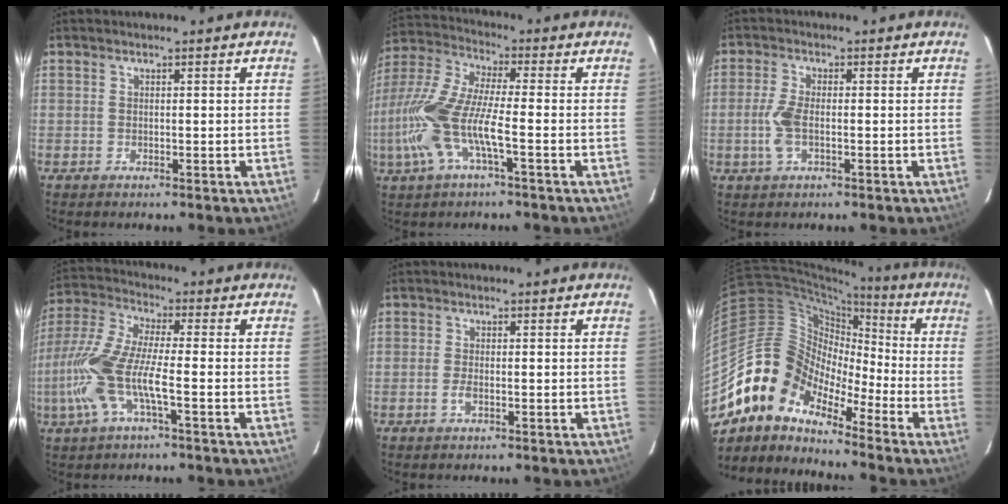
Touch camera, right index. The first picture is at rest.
{"total": 14.5, "force": [-4.0, 2.9, 13.7], "torque": [-0.286, -0.005, -0.081]}
{"total": 4.8, "force": [-1.1, 2.0, 4.2], "torque": [-0.095, -0.001, -0.021]}
{"total": 13.5, "force": [-3.8, 2.8, 12.7], "torque": [-0.269, -0.005, -0.078]}
{"total": 1.5, "force": [-0.6, 0.4, 1.3], "torque": [-0.028, -0.002, -0.011]}
{"total": 12.9, "force": [-9.3, 7.2, 5.1], "torque": [-0.087, 0.025, -0.201]}